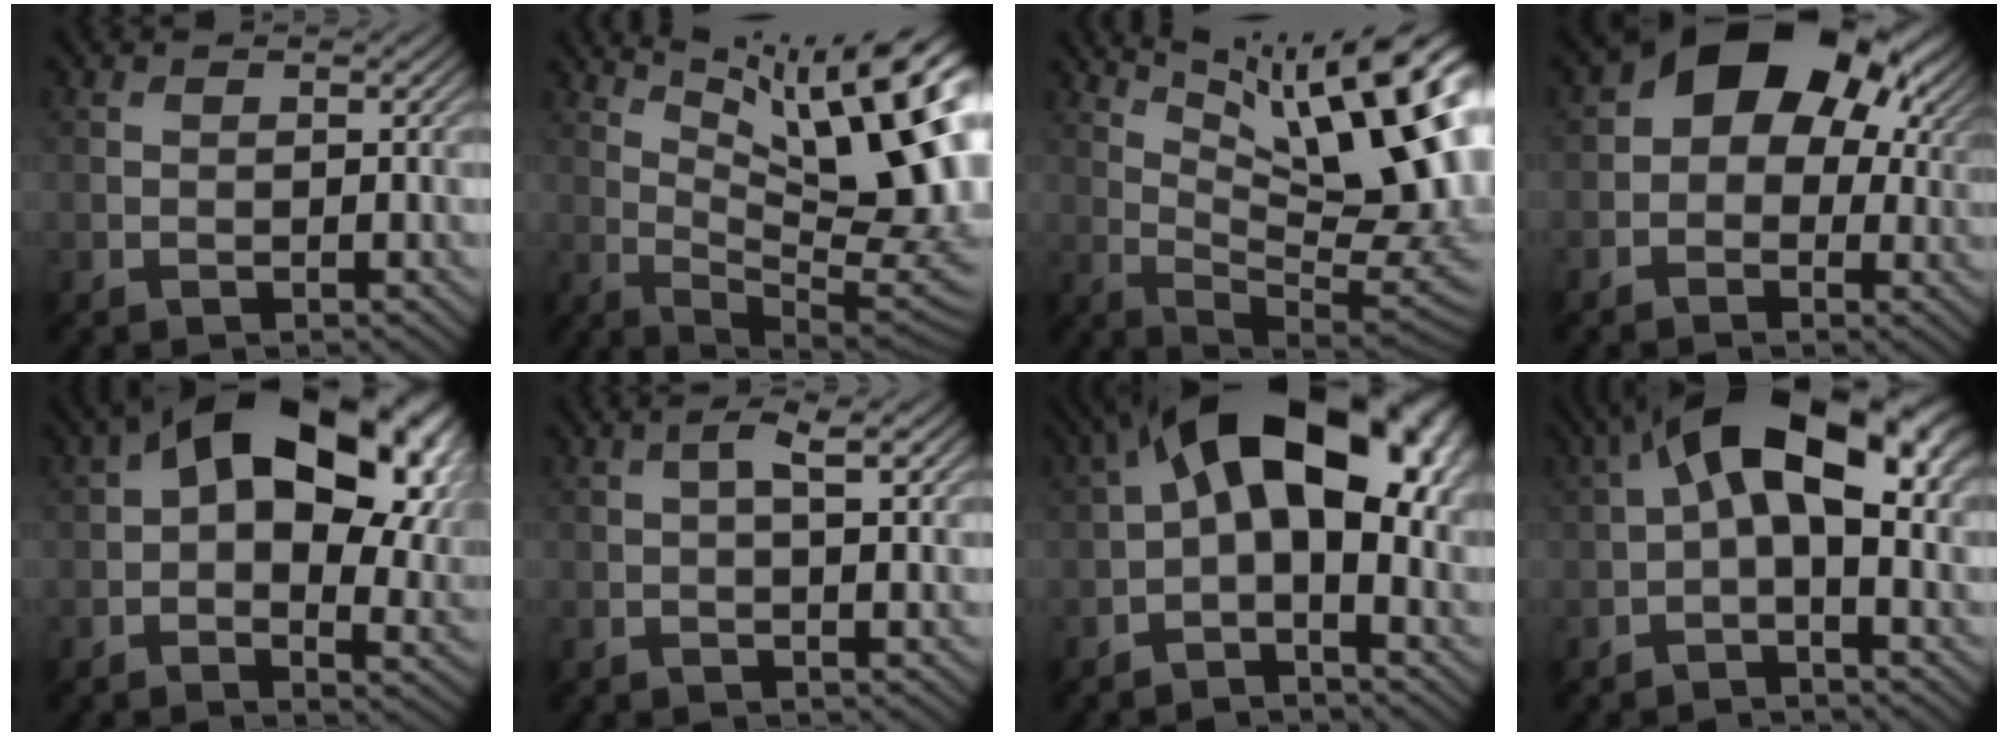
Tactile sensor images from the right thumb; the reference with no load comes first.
{"total": 14.9, "force": [6.1, 4.4, 12.8], "torque": [-0.204, 0.003, 0.110]}
{"total": 16.7, "force": [6.5, 5.4, 14.4], "torque": [-0.214, 0.013, 0.114]}
{"total": 12.7, "force": [3.3, 8.7, 8.6], "torque": [-0.119, 0.007, 0.042]}
{"total": 19.1, "force": [6.1, 11.2, 14.2], "torque": [-0.220, 0.016, 0.102]}
{"total": 2.8, "force": [0.8, 0.5, 2.6], "torque": [-0.050, 0.005, 0.013]}
{"total": 15.1, "force": [2.9, 8.0, 12.5], "torque": [-0.210, 0.013, 0.049]}
{"total": 13.7, "force": [3.2, 6.5, 11.7], "torque": [-0.200, 0.013, 0.052]}